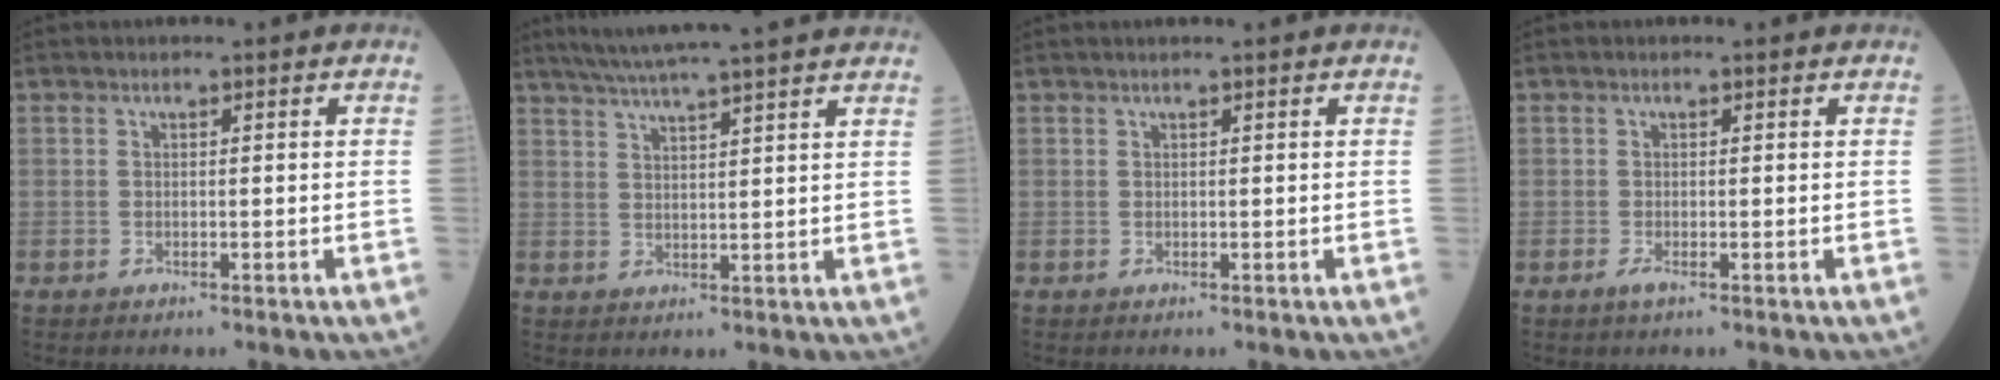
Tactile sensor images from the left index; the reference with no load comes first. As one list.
[{"total": 16.5, "force": [14.4, -0.3, 8.0], "torque": [-0.141, 0.027, 0.195]}, {"total": 1.5, "force": [1.3, -0.2, 0.8], "torque": [-0.008, 0.016, 0.023]}, {"total": 1.0, "force": [-0.4, 0.0, 0.9], "torque": [-0.018, -0.003, -0.008]}]